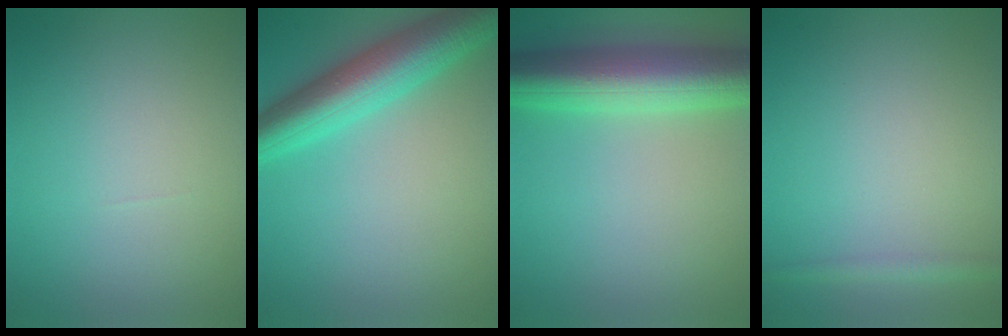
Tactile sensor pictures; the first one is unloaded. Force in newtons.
{"total": 7.4, "press": 7.4, "slide": 0.2}
{"total": 9.2, "press": 9.2, "slide": 0.1}
{"total": 1.3, "press": 1.3, "slide": 0.1}